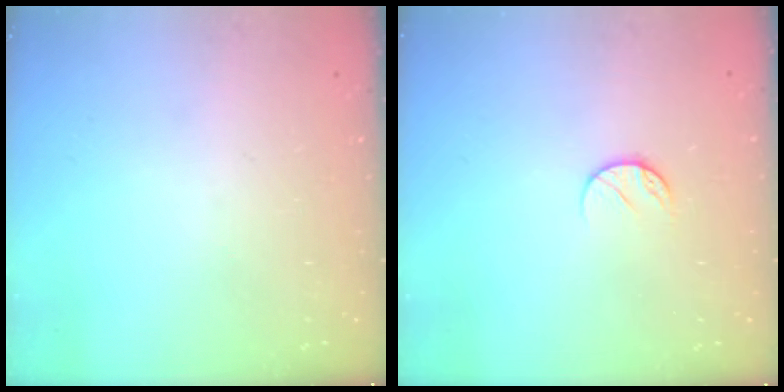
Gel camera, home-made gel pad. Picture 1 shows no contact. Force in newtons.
{"total": 7.8, "press": 7.7, "slide": 0.8}